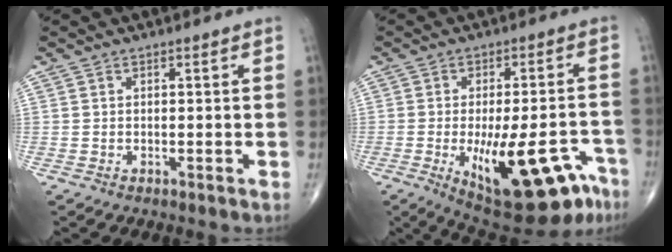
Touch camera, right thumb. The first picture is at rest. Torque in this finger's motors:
{"motor_torque": [1.72, 2.11, 0.19, -0.20, 0.43]}